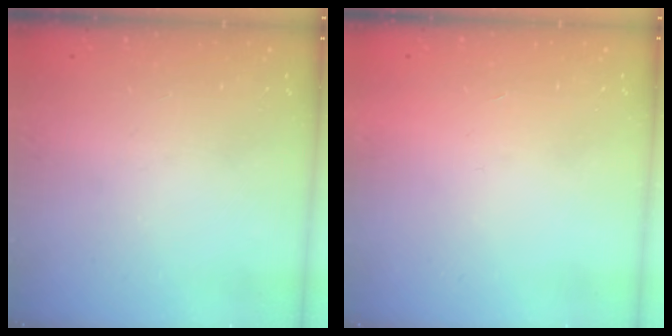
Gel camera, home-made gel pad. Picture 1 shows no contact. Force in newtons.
{"total": 1.7, "press": 1.7, "slide": 0.1}